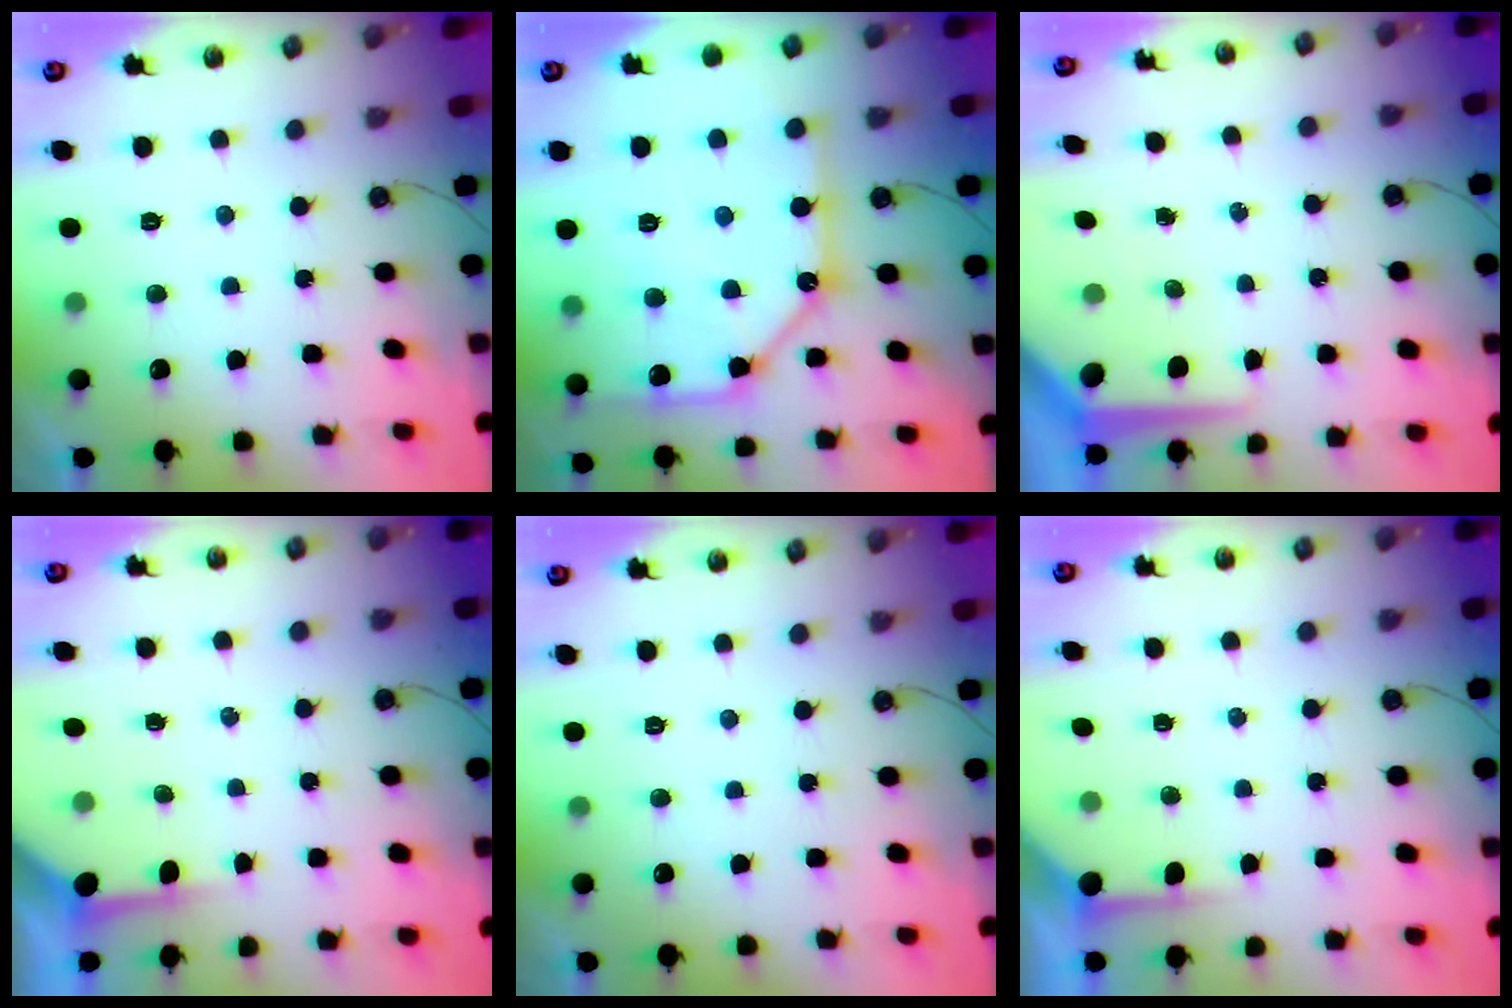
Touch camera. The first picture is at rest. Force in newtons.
{"total": 18.4, "press": 18.3, "slide": 1.9}
{"total": 8.9, "press": 8.9, "slide": 0.7}
{"total": 3.9, "press": 3.9, "slide": 0.4}
{"total": 0.0}
{"total": 4.0, "press": 3.9, "slide": 0.4}